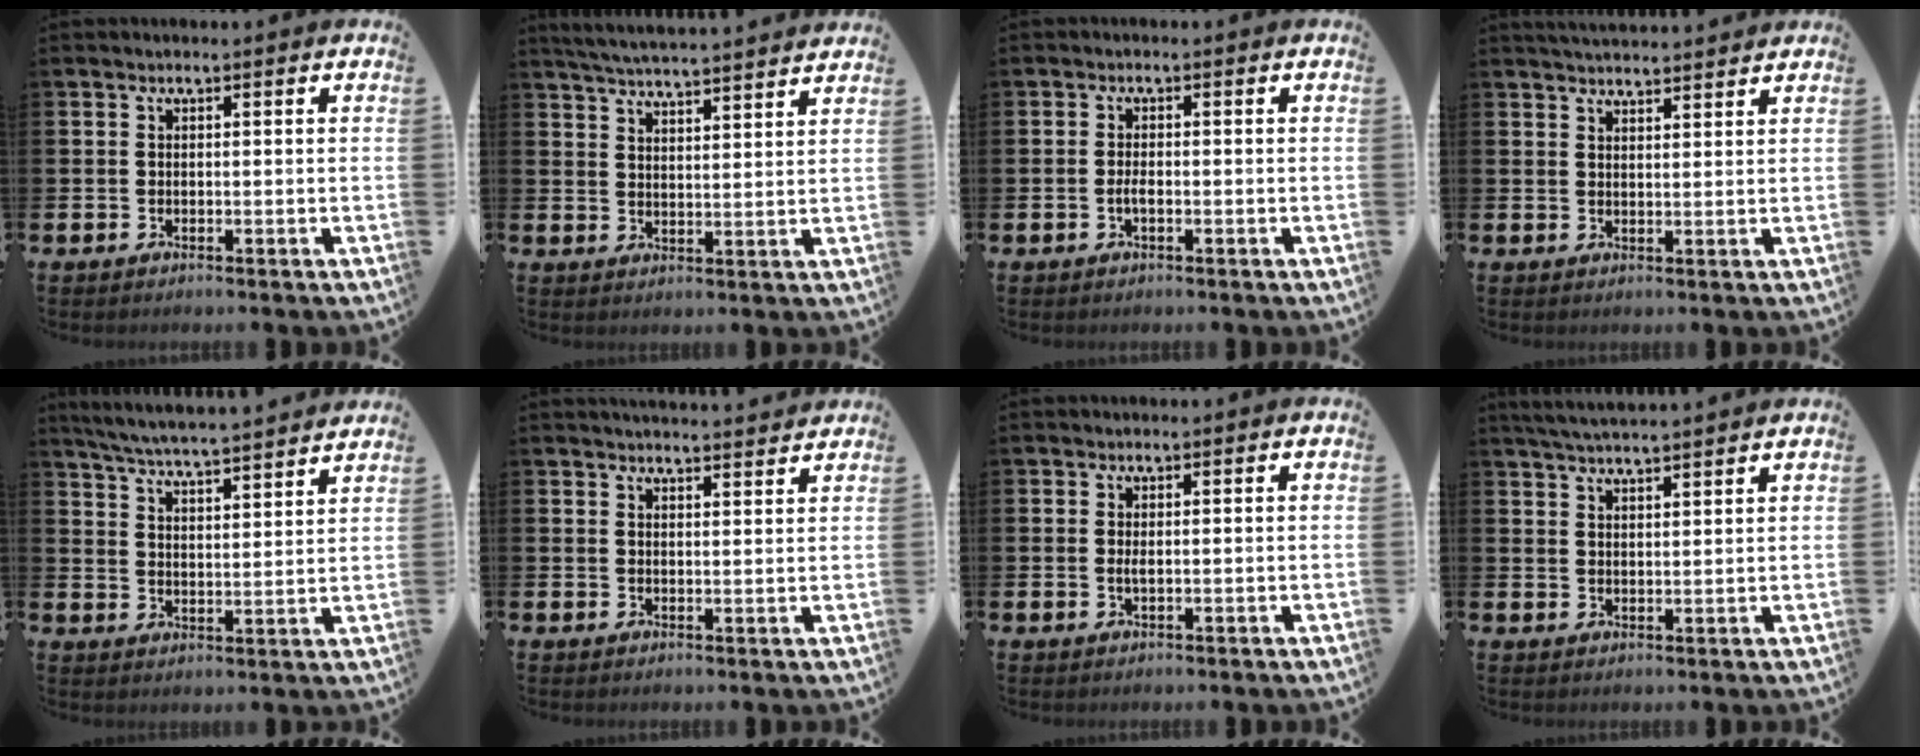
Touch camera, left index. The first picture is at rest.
{"total": 5.2, "force": [5.1, -0.3, 0.7], "torque": [-0.036, -0.031, 0.092]}
{"total": 1.4, "force": [-0.5, 0.5, 1.2], "torque": [-0.021, 0.000, -0.010]}
{"total": 3.3, "force": [3.3, 0.0, 0.1], "torque": [-0.009, -0.014, 0.060]}
{"total": 6.1, "force": [6.0, -0.2, 1.2], "torque": [-0.051, -0.044, 0.106]}
{"total": 3.0, "force": [3.0, -0.1, 0.0], "torque": [0.002, -0.021, 0.053]}
{"total": 0.8, "force": [0.1, 0.2, 0.8], "torque": [-0.013, 0.000, 0.001]}
{"total": 4.1, "force": [4.0, -0.2, 0.7], "torque": [-0.023, -0.014, 0.073]}